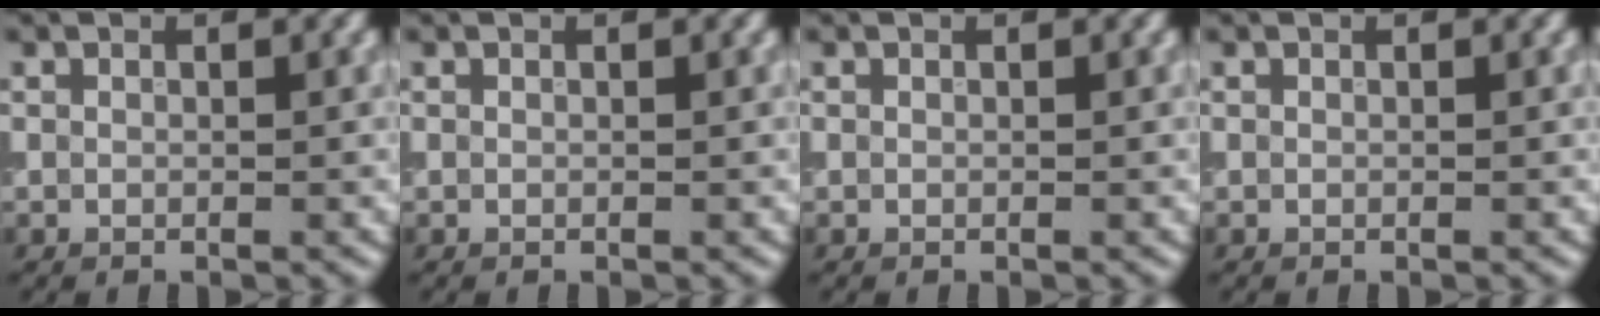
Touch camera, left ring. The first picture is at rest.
{"total": 0.0}
{"total": 0.0}
{"total": 0.0}